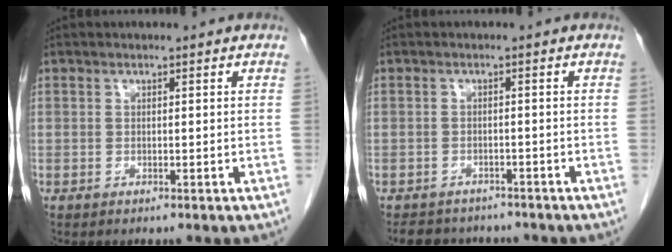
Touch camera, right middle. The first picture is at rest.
{"total": 6.6, "force": [-6.0, 2.6, 1.2], "torque": [-0.016, 0.001, -0.079]}